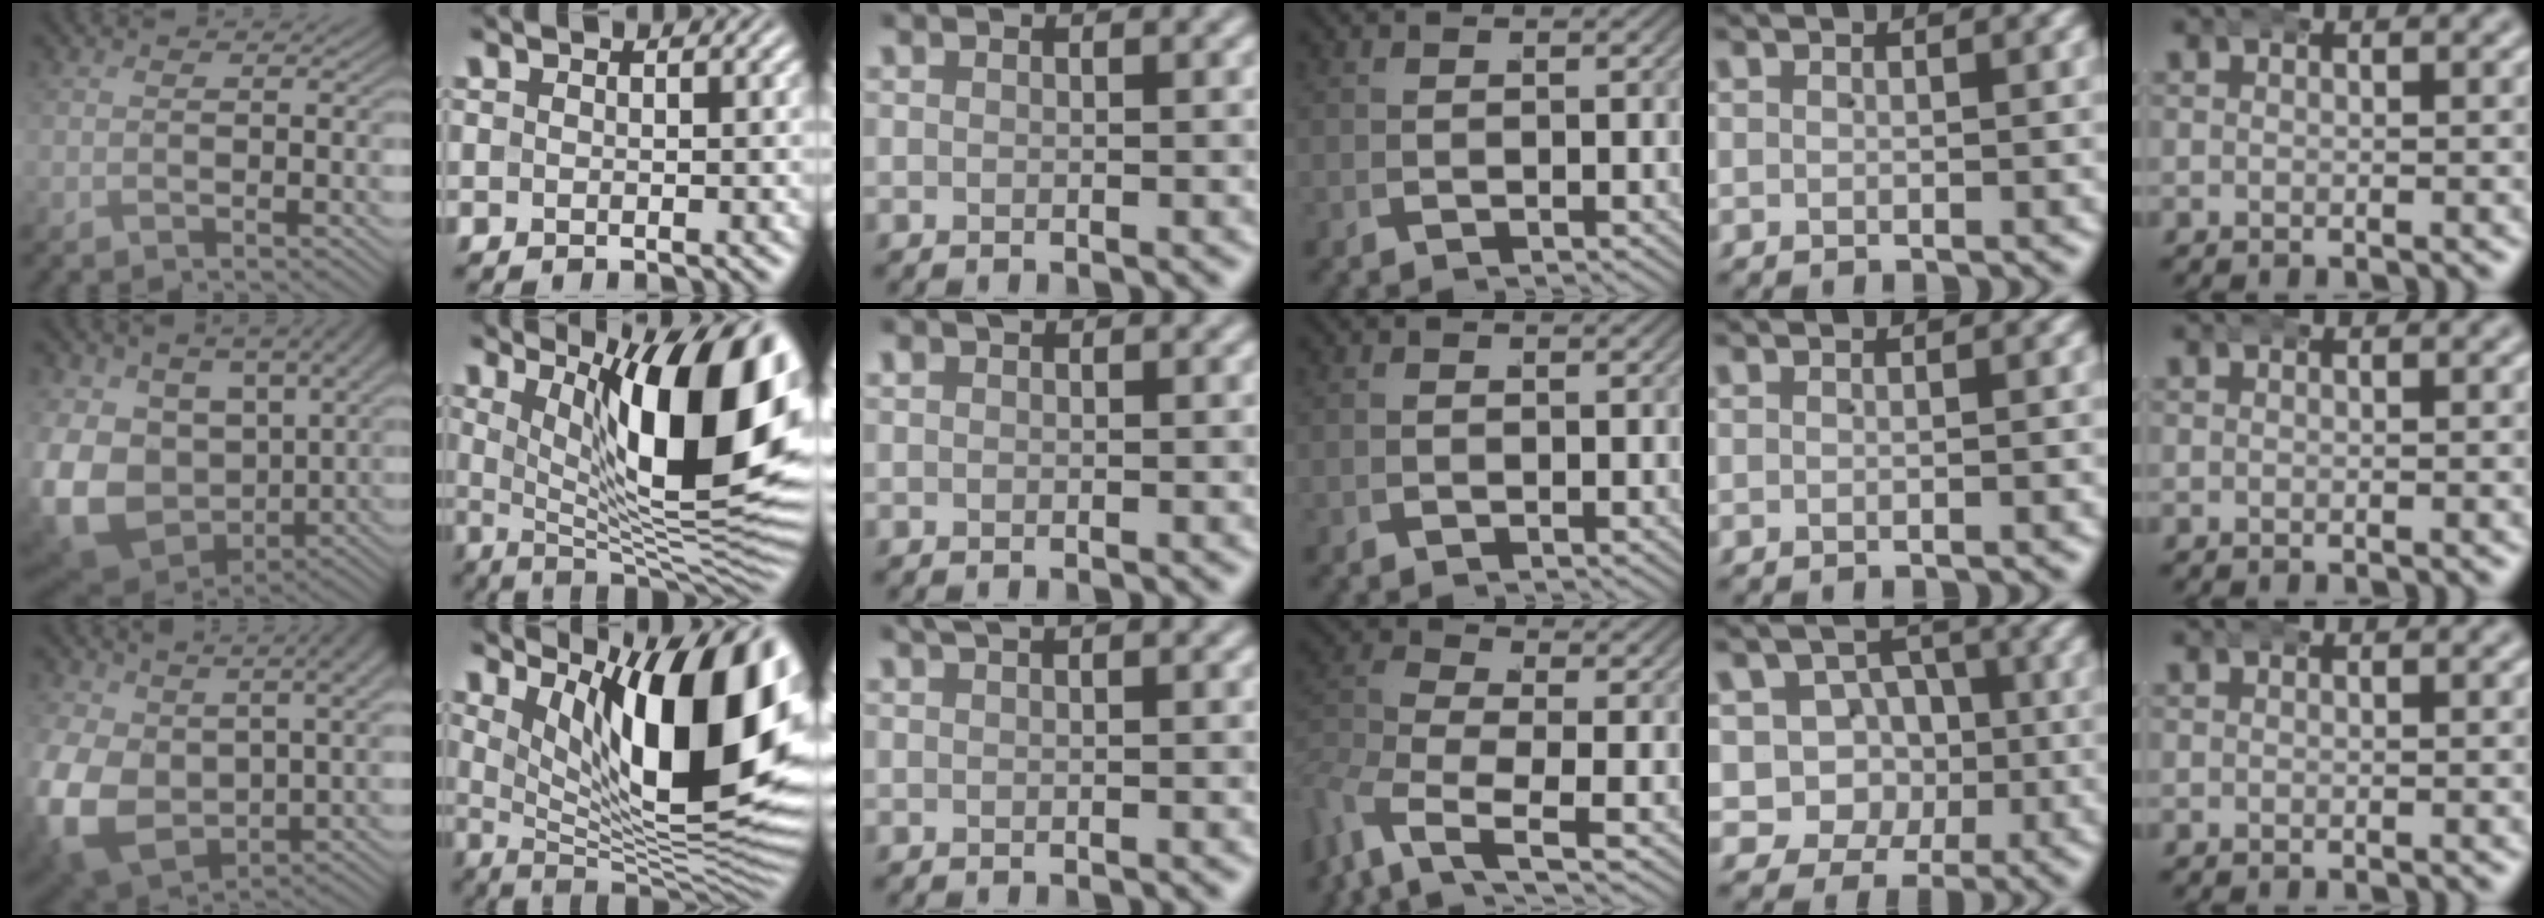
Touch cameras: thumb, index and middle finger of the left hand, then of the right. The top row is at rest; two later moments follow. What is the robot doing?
{"motion": "wrap", "object": "aluminum foil"}